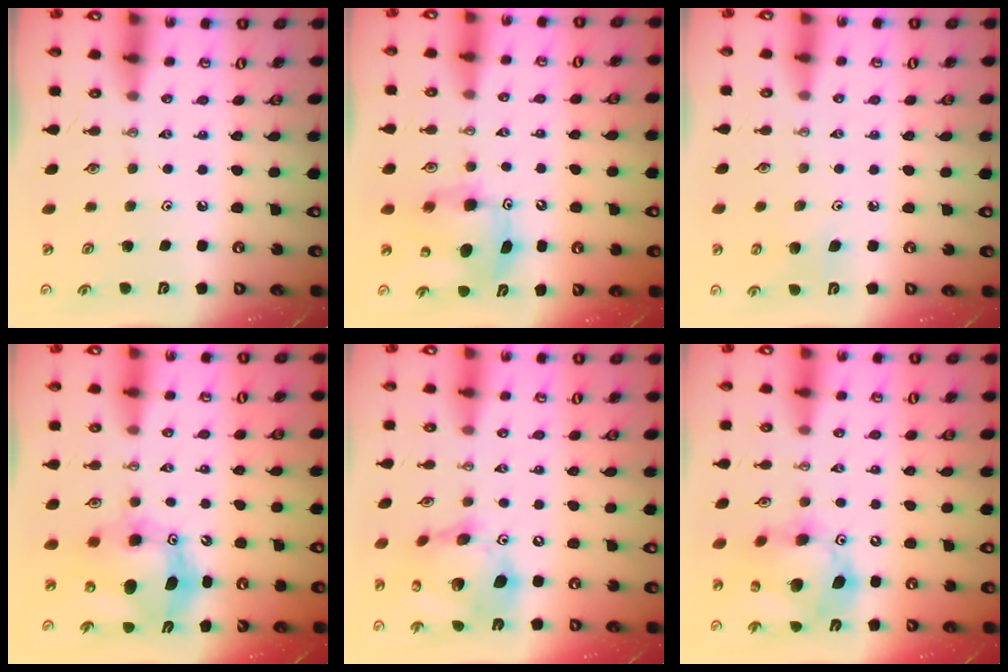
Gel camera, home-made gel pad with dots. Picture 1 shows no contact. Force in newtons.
{"total": 10.0, "press": 10.0, "slide": 0.5}
{"total": 6.8, "press": 6.6, "slide": 1.5}
{"total": 11.6, "press": 11.4, "slide": 2.5}
{"total": 17.9, "press": 17.6, "slide": 3.2}
{"total": 15.6, "press": 15.4, "slide": 2.5}